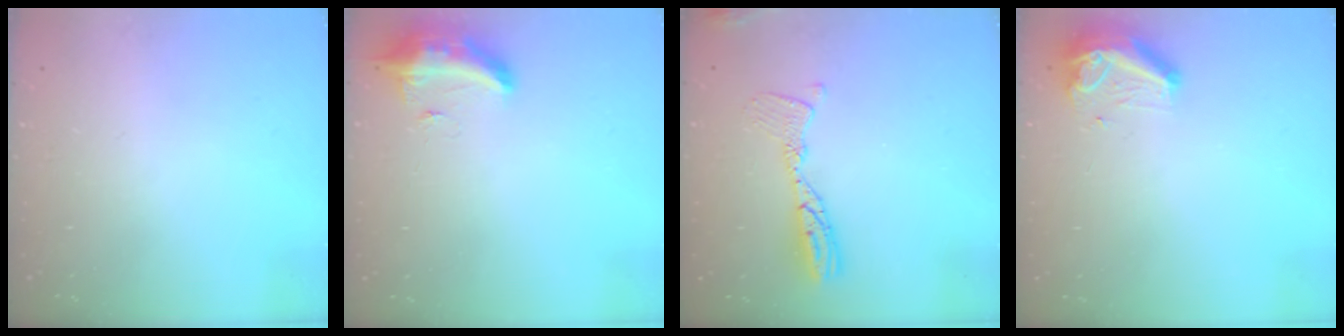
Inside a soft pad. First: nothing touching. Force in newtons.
{"total": 12.6, "press": 10.6, "slide": 6.9}
{"total": 10.8, "press": 10.8, "slide": 1.0}
{"total": 9.3, "press": 9.2, "slide": 1.6}